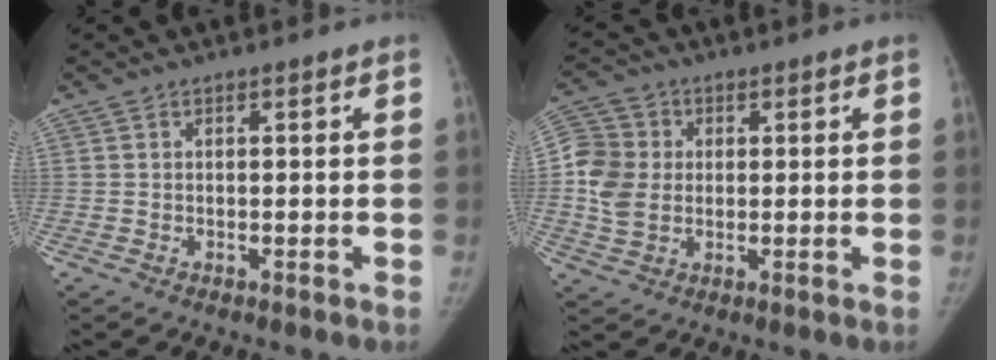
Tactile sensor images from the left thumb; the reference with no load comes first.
{"total": 8.7, "force": [0.3, 7.4, 4.6], "torque": [-0.086, 0.008, -0.001]}